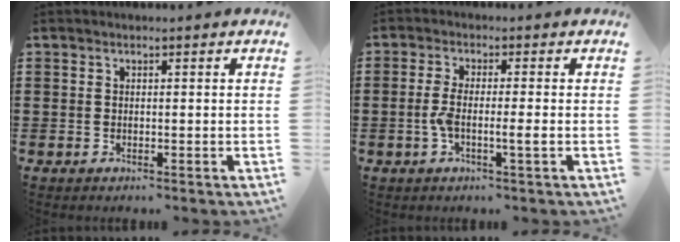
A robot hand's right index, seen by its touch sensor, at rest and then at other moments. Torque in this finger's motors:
{"motor_torque": [0.96, -0.75, 0.57, 0.11]}